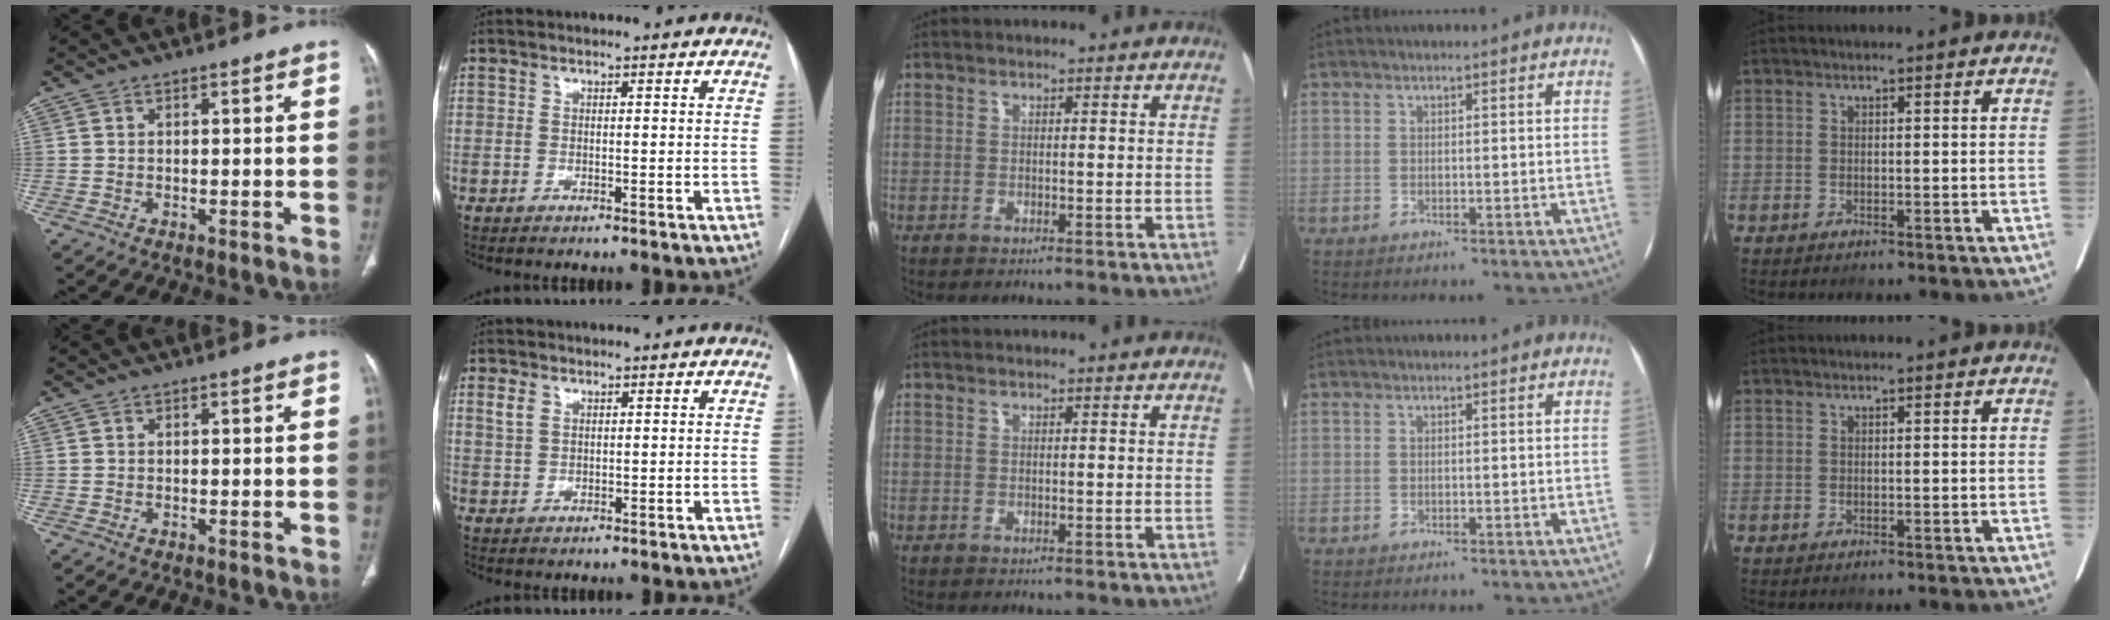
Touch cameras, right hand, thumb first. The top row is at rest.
{"index": {"total": 2.3, "force": [1.2, 1.5, 1.2], "torque": [-0.034, 0.010, 0.030]}}